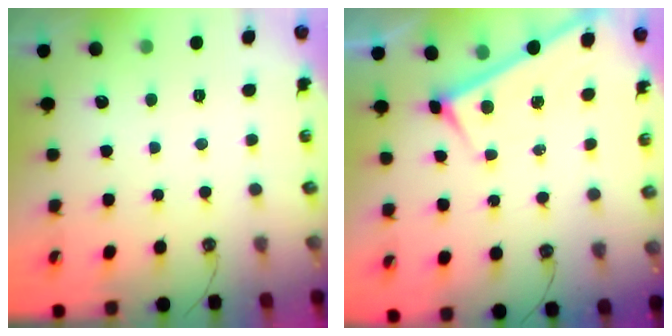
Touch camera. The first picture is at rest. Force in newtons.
{"total": 2.9, "press": 2.9, "slide": 0.3}